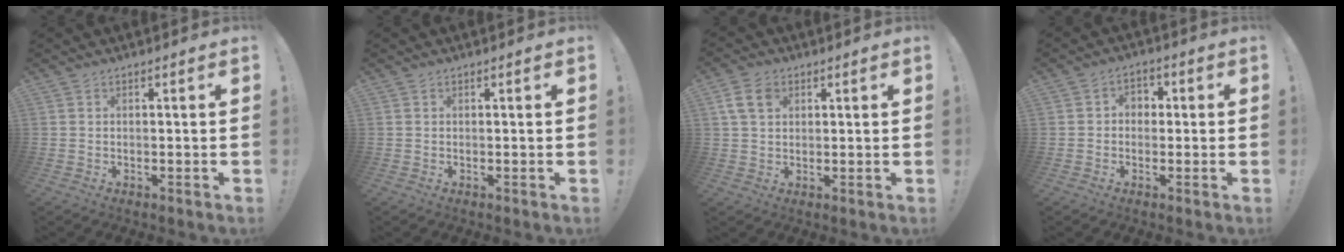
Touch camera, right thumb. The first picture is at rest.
{"total": 0.0}
{"total": 7.4, "force": [2.6, 5.1, 4.6], "torque": [-0.086, 0.004, 0.053]}
{"total": 3.8, "force": [-0.5, 3.2, 1.8], "torque": [-0.027, 0.007, -0.010]}